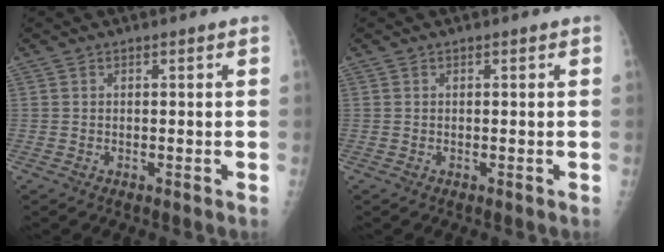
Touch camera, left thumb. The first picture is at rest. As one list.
[{"total": 0.0}]